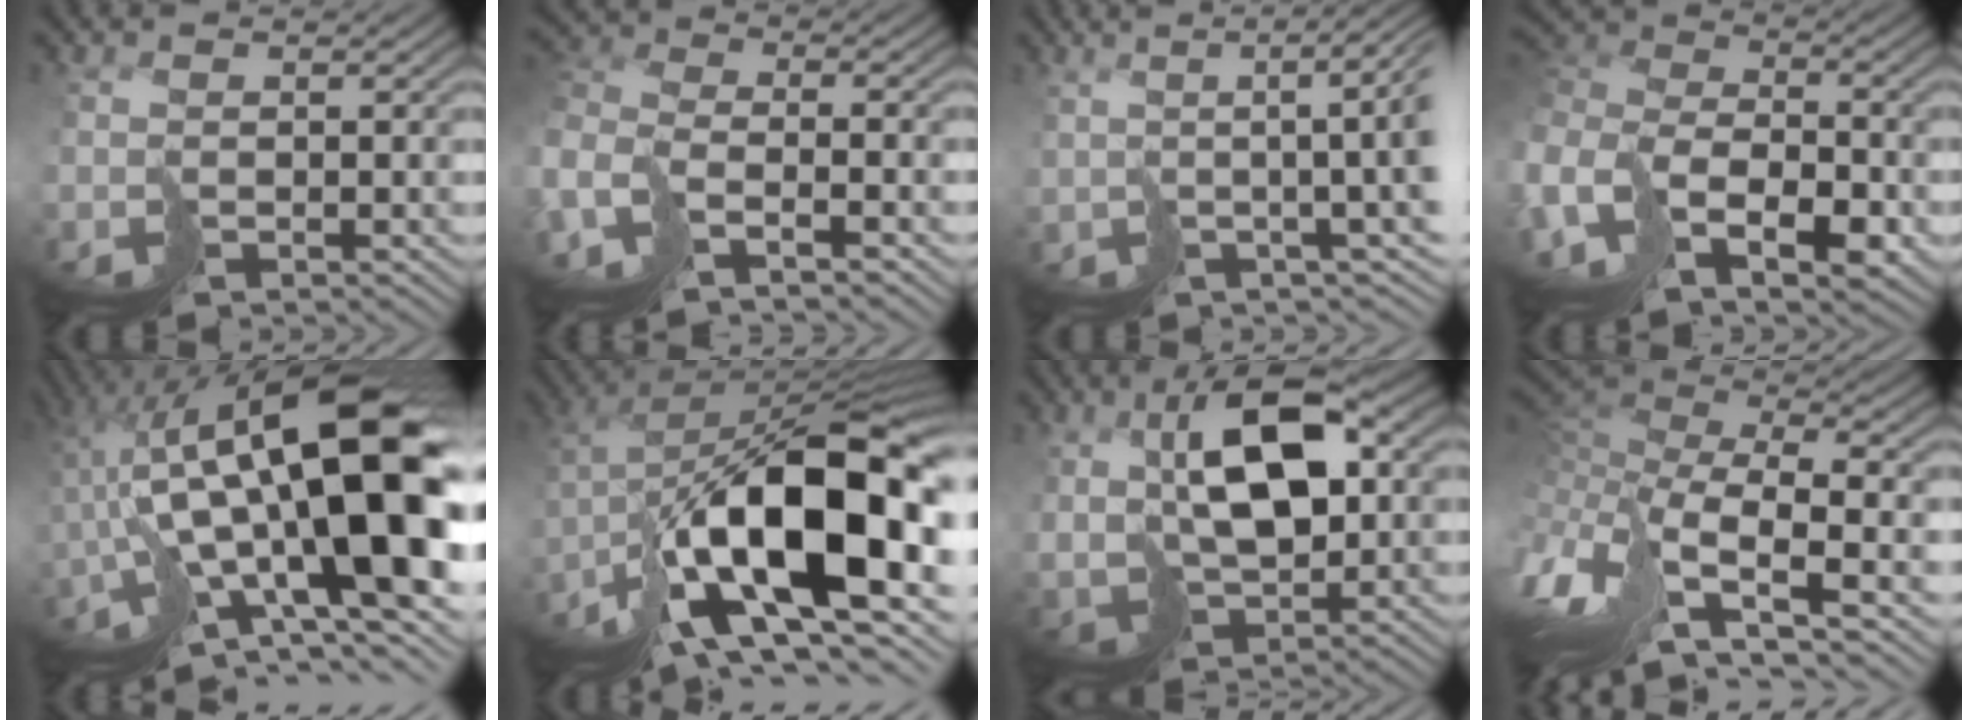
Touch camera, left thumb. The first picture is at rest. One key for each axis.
{"total": 7.2, "fx": -5.1, "fy": 2.4, "fz": 4.5, "tx": -0.123, "ty": -0.007, "tz": -0.108}
{"total": 8.9, "fx": 1.7, "fy": 1.1, "fz": 8.6, "tx": -0.124, "ty": 0.012, "tz": 0.037}
{"total": 12.0, "fx": -4.8, "fy": 6.9, "fz": 8.6, "tx": -0.240, "ty": -0.013, "tz": -0.073}
{"total": 20.5, "fx": -0.5, "fy": 8.0, "fz": 18.8, "tx": -0.292, "ty": 0.007, "tz": -0.004}
{"total": 19.7, "fx": -5.4, "fy": 8.2, "fz": 17.1, "tx": -0.289, "ty": -0.010, "tz": -0.074}
{"total": 12.2, "fx": 3.2, "fy": 6.1, "fz": 10.1, "tx": -0.204, "ty": 0.007, "tz": 0.072}
{"total": 14.1, "fx": -5.1, "fy": 5.5, "fz": 12.0, "tx": -0.320, "ty": -0.020, "tz": -0.048}